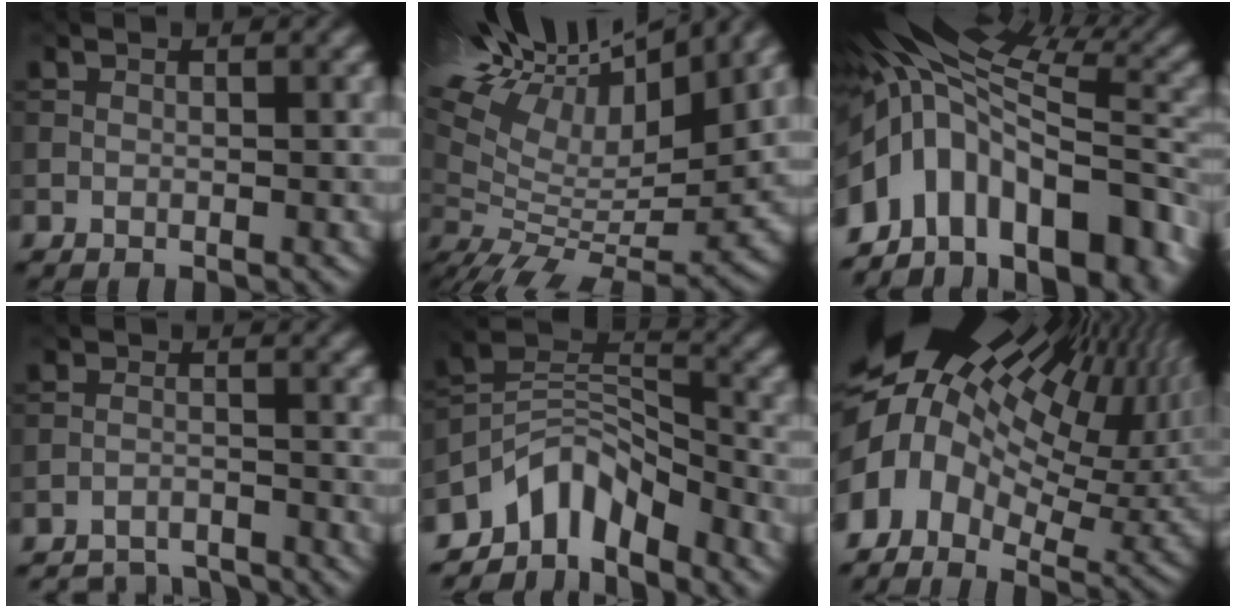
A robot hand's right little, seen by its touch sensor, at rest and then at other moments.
{"total": 17.2, "force": [9.2, 5.3, 13.5], "torque": [-0.241, 0.045, 0.148]}
{"total": 15.6, "force": [-5.6, 9.0, 11.4], "torque": [-0.217, -0.004, -0.072]}
{"total": 5.1, "force": [-5.0, 1.1, 0.5], "torque": [-0.006, -0.005, -0.081]}
{"total": 6.7, "force": [-5.4, 3.1, 2.6], "torque": [-0.026, -0.001, -0.112]}
{"total": 18.7, "force": [3.6, 11.4, 14.5], "torque": [-0.238, -0.007, 0.093]}